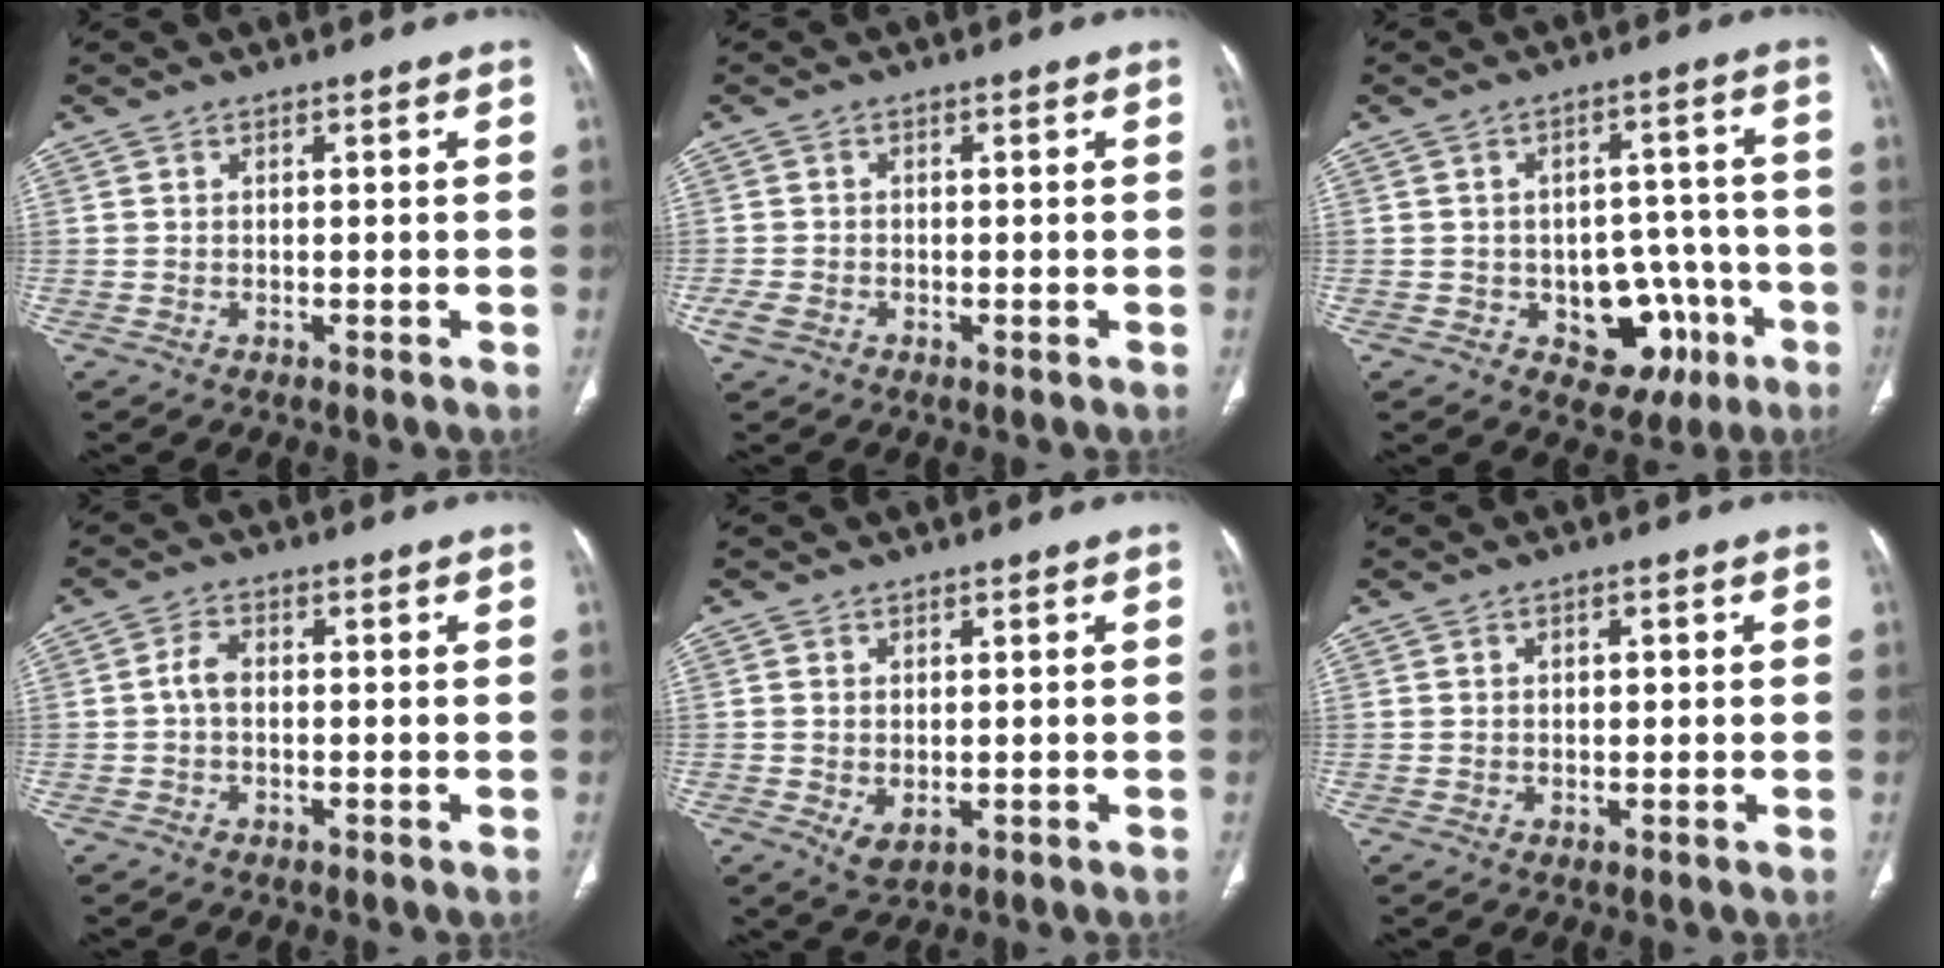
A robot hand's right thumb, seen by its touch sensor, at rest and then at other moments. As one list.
[{"total": 2.5, "force": [-1.0, 1.8, 1.3], "torque": [-0.031, 0.004, -0.018]}, {"total": 11.5, "force": [-4.3, 7.9, 7.2], "torque": [-0.048, 0.038, -0.045]}, {"total": 2.6, "force": [-0.3, 1.6, 2.1], "torque": [-0.041, 0.007, -0.012]}, {"total": 3.2, "force": [-0.5, 2.0, 2.4], "torque": [-0.043, -0.006, 0.003]}, {"total": 1.7, "force": [0.4, 0.9, 1.4], "torque": [-0.024, 0.005, 0.007]}]